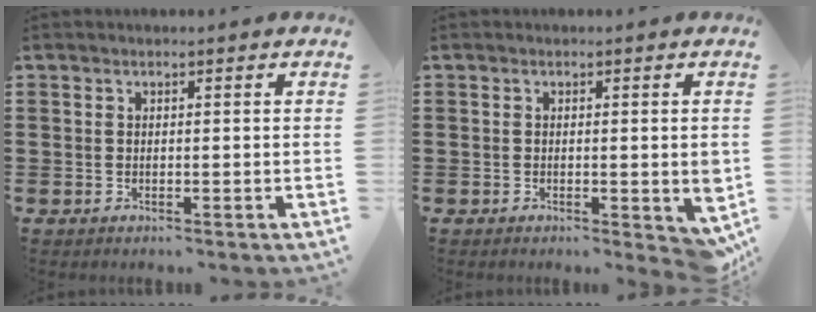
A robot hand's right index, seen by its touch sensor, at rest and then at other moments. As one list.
[{"total": 1.6, "force": [0.0, 0.5, 1.5], "torque": [-0.021, -0.002, -0.002]}]